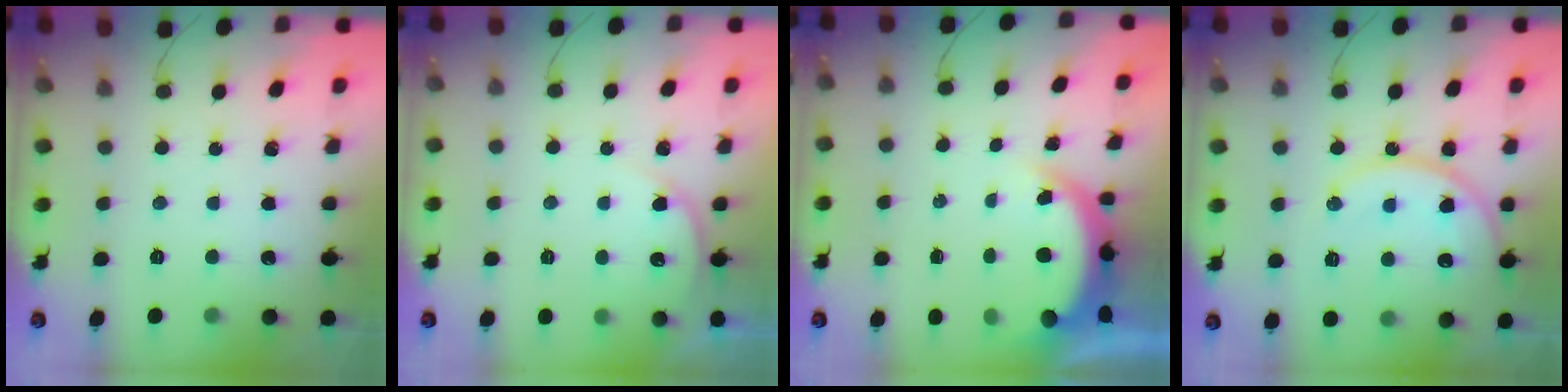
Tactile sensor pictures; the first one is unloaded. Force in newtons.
{"total": 3.8, "press": 3.8, "slide": 0.3}
{"total": 4.9, "press": 4.7, "slide": 1.3}
{"total": 15.0, "press": 14.9, "slide": 1.3}